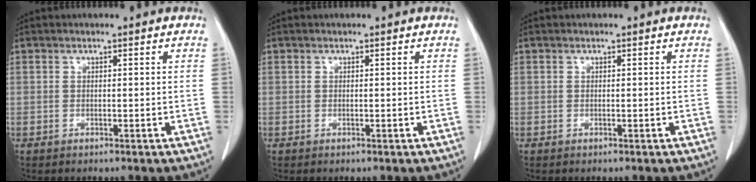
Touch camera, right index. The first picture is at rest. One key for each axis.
{"total": 0.0}
{"total": 0.0}